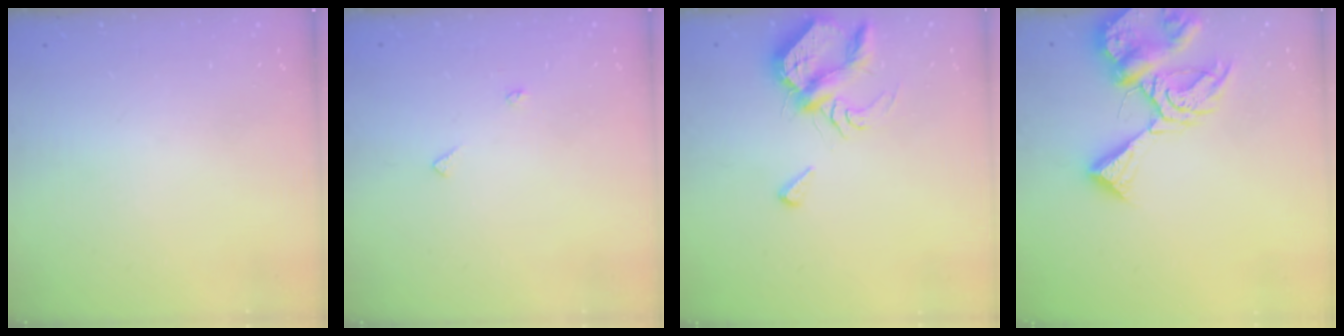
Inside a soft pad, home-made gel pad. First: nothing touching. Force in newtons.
{"total": 4.8, "press": 4.8, "slide": 0.3}
{"total": 7.3, "press": 7.2, "slide": 1.1}
{"total": 13.3, "press": 13.2, "slide": 1.7}